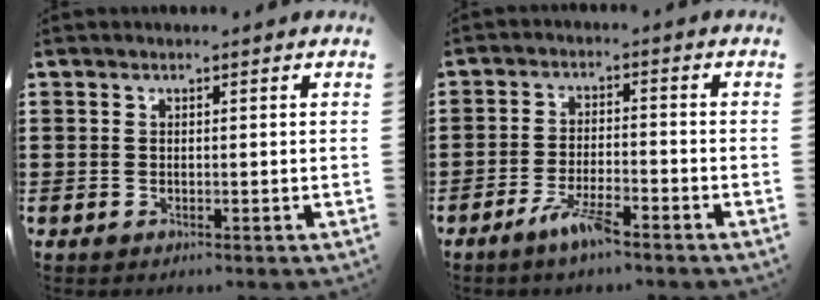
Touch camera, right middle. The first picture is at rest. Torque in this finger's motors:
{"motor_torque": [2.14, 0.00, 0.22, 0.13]}